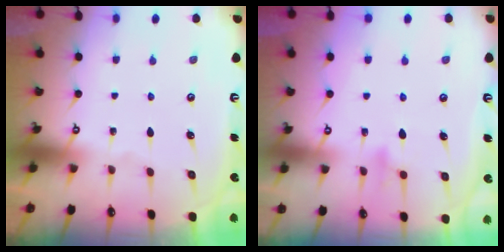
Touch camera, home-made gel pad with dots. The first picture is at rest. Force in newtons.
{"total": 8.9, "press": 8.9, "slide": 0.8}